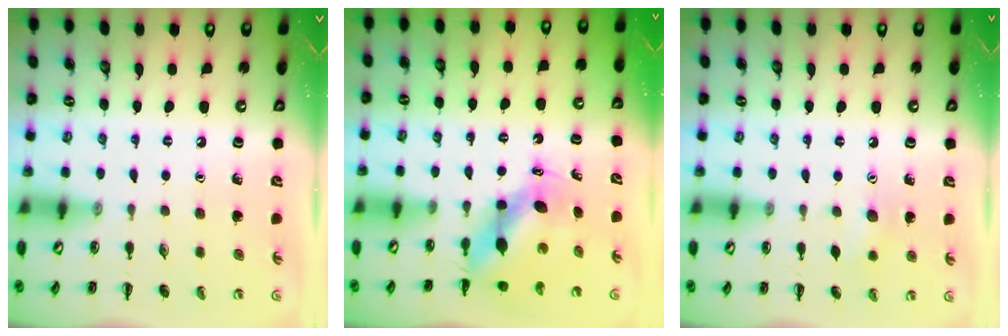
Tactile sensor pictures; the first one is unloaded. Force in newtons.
{"total": 7.9, "press": 7.8, "slide": 0.8}
{"total": 7.2, "press": 7.1, "slide": 1.6}